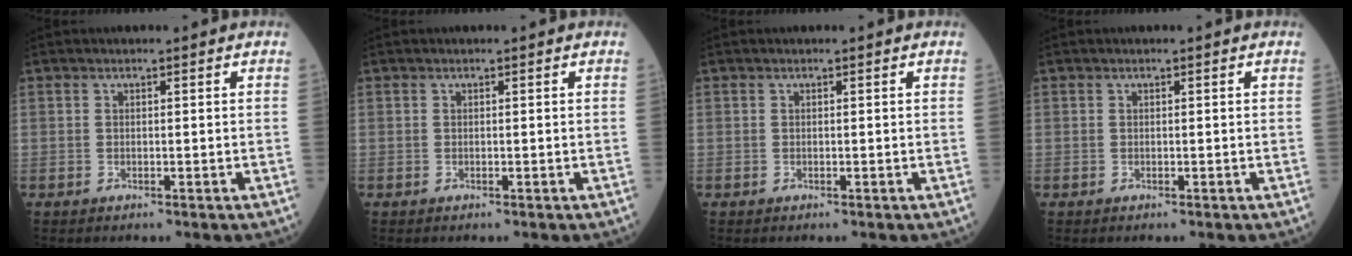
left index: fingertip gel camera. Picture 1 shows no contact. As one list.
[{"total": 0.0}, {"total": 0.0}, {"total": 0.0}]